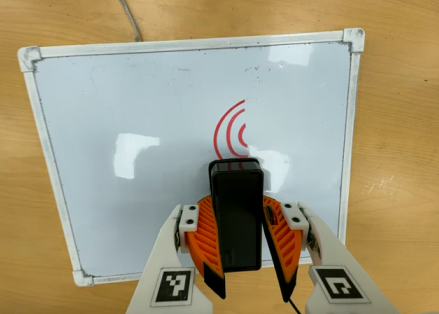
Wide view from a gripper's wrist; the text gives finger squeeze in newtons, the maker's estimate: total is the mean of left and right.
{"total": 11.0, "left": 10.2, "right": 11.8}